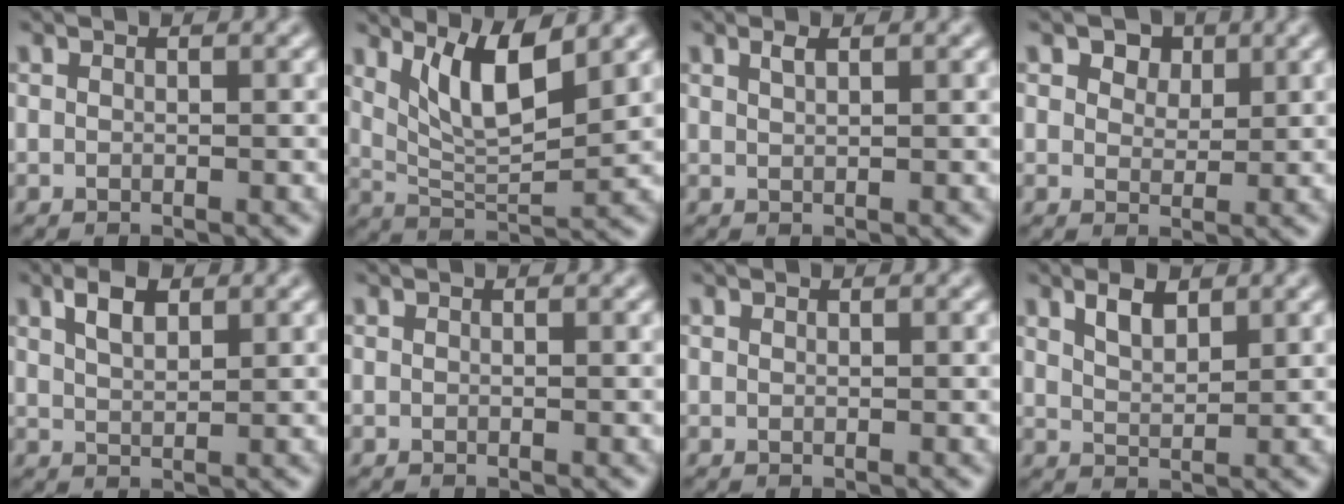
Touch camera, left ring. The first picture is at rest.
{"total": 6.0, "force": [3.1, 1.6, 4.8], "torque": [-0.090, -0.010, 0.061]}
{"total": 1.0, "force": [0.7, 0.2, 0.6], "torque": [-0.012, 0.001, 0.013]}
{"total": 3.2, "force": [1.9, 2.0, 1.5], "torque": [-0.029, -0.007, 0.026]}
{"total": 2.8, "force": [1.6, 1.2, 1.9], "torque": [-0.039, 0.004, 0.031]}
{"total": 0.0}
{"total": 0.0}
{"total": 2.5, "force": [1.7, 1.0, 1.5], "torque": [-0.030, 0.000, 0.034]}